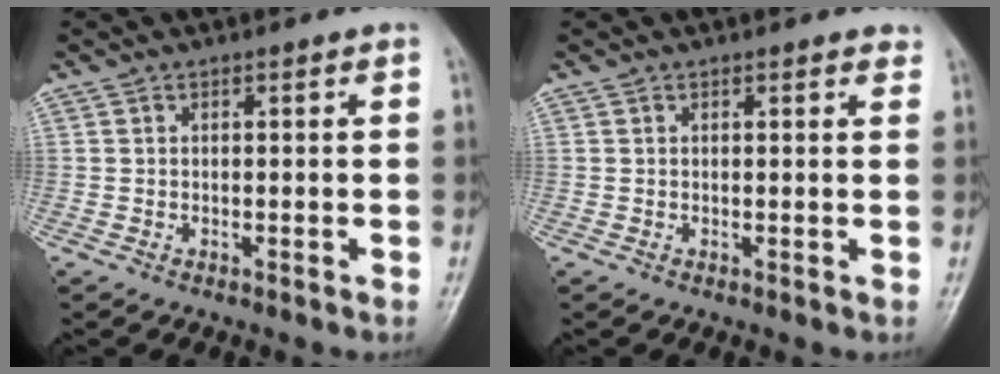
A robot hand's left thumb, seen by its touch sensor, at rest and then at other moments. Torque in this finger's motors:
{"motor_torque": [-0.18, -0.06, 0.14, 0.05, 0.04]}